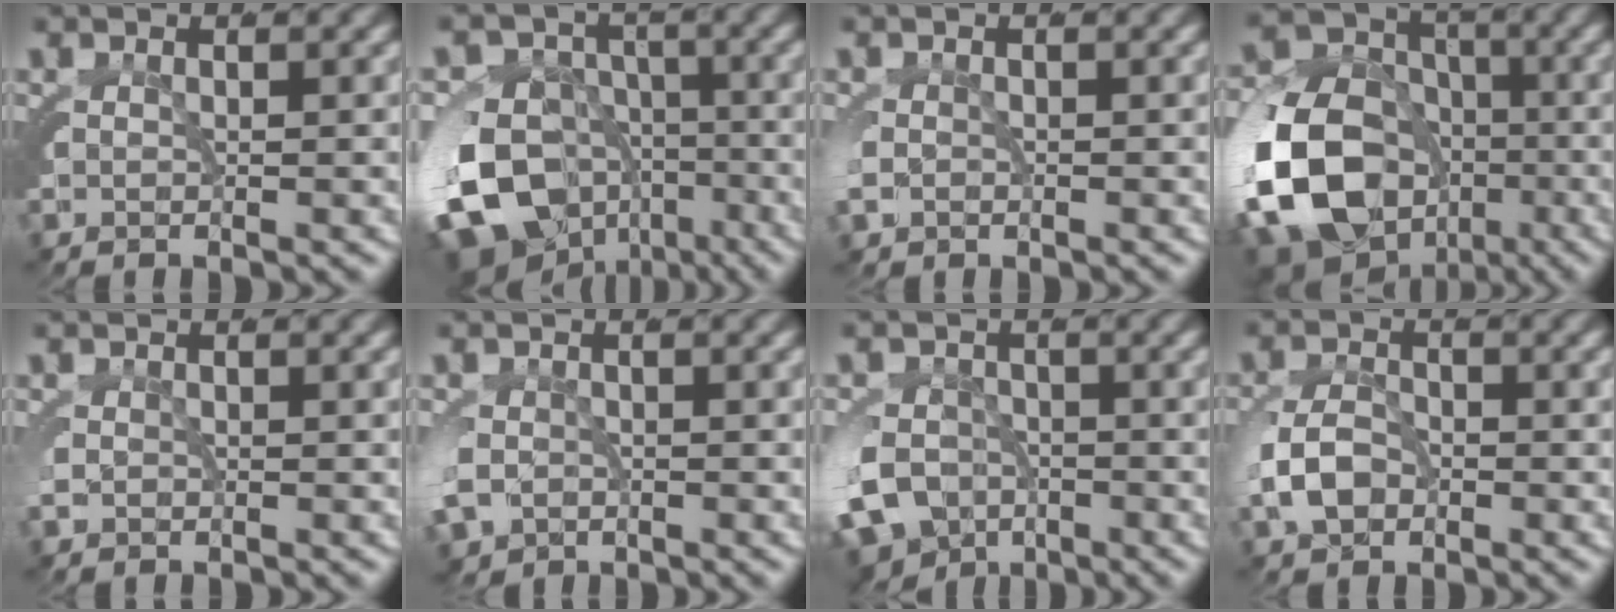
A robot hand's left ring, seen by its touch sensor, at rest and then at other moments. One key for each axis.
{"total": 16.5, "fx": -5.8, "fy": 13.4, "fz": 7.6, "tx": -0.164, "ty": -0.083, "tz": -0.076}
{"total": 1.3, "fx": -0.5, "fy": 1.0, "fz": 0.5, "tx": -0.025, "ty": -0.004, "tz": -0.005}
{"total": 18.3, "fx": -4.8, "fy": 14.8, "fz": 9.6, "tx": -0.215, "ty": -0.076, "tz": -0.064}
{"total": 0.8, "fx": -0.3, "fy": 0.7, "fz": 0.4, "tx": -0.018, "ty": -0.003, "tz": -0.001}
{"total": 3.5, "fx": -1.6, "fy": 2.9, "fz": 1.3, "tx": -0.044, "ty": -0.019, "tz": -0.019}
{"total": 11.2, "fx": -5.6, "fy": 9.3, "fz": 2.7, "tx": -0.059, "ty": -0.041, "tz": -0.089}
{"total": 3.1, "fx": -0.9, "fy": 2.1, "fz": 2.1, "tx": -0.051, "ty": -0.005, "tz": -0.008}